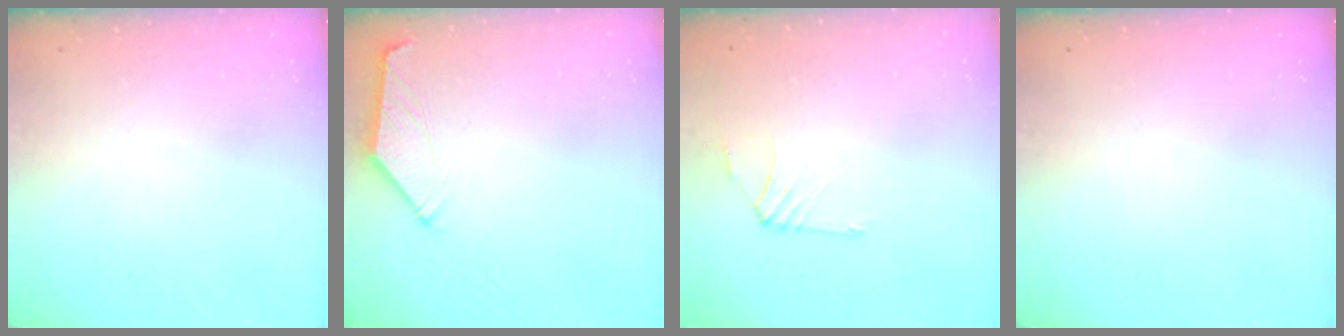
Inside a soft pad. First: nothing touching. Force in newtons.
{"total": 2.0, "press": 1.9, "slide": 0.5}
{"total": 1.0, "press": 0.8, "slide": 0.5}
{"total": 0.0}